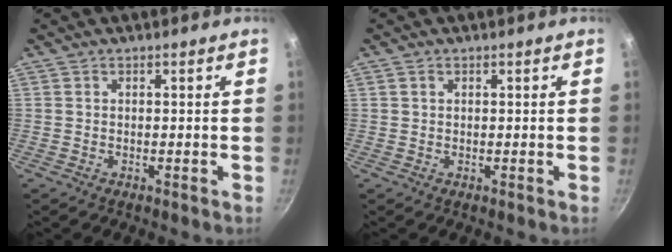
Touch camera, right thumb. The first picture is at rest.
{"total": 0.8, "force": [0.3, 0.6, 0.3], "torque": [-0.003, 0.002, 0.005]}